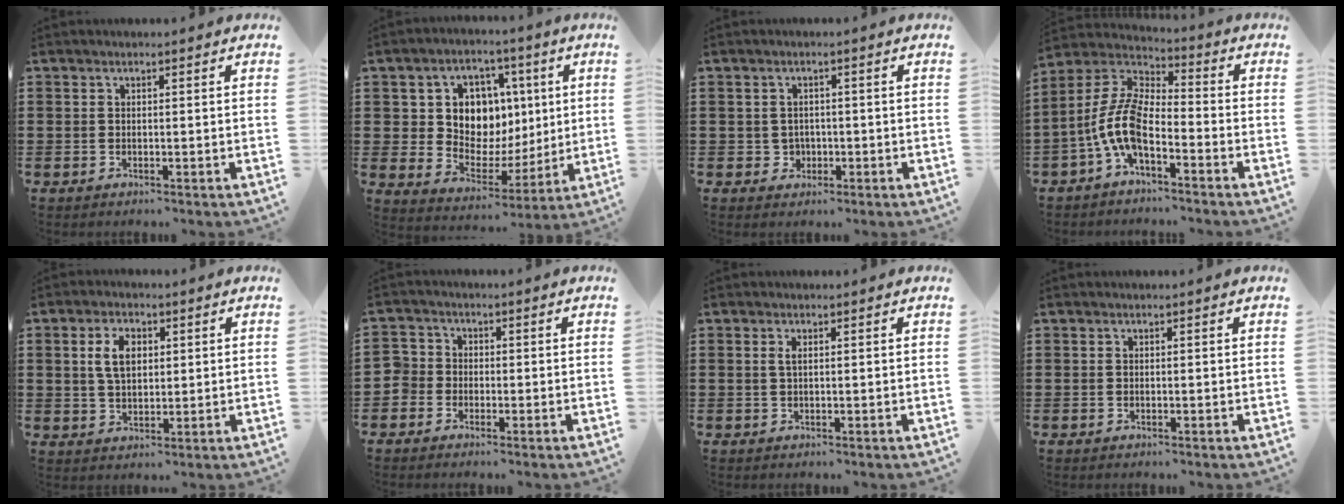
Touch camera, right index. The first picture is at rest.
{"total": 9.5, "force": [3.1, 8.0, 4.2], "torque": [-0.101, -0.003, 0.059]}
{"total": 2.0, "force": [-0.3, 1.9, 0.4], "torque": [-0.015, 0.007, -0.011]}
{"total": 9.3, "force": [-3.8, 4.0, 7.5], "torque": [-0.198, -0.020, -0.086]}
{"total": 5.2, "force": [1.3, 3.1, 3.9], "torque": [-0.079, 0.011, 0.020]}
{"total": 2.8, "force": [-1.5, 2.3, 0.2], "torque": [-0.024, 0.003, -0.038]}
{"total": 1.2, "force": [0.3, 0.3, 1.1], "torque": [-0.022, 0.004, 0.005]}
{"total": 0.0}